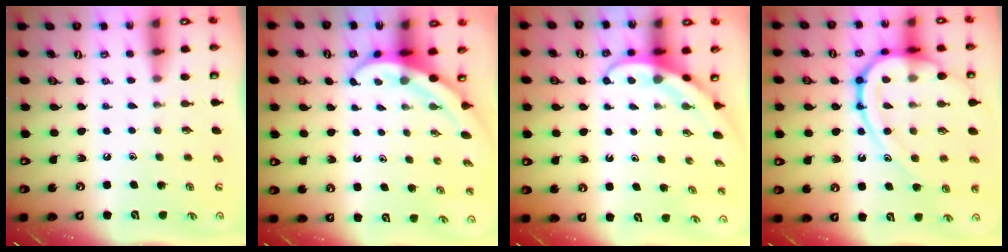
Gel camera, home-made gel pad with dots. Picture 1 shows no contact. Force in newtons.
{"total": 4.4, "press": 4.4, "slide": 0.3}
{"total": 3.9, "press": 3.9, "slide": 0.2}
{"total": 18.9, "press": 18.8, "slide": 1.8}